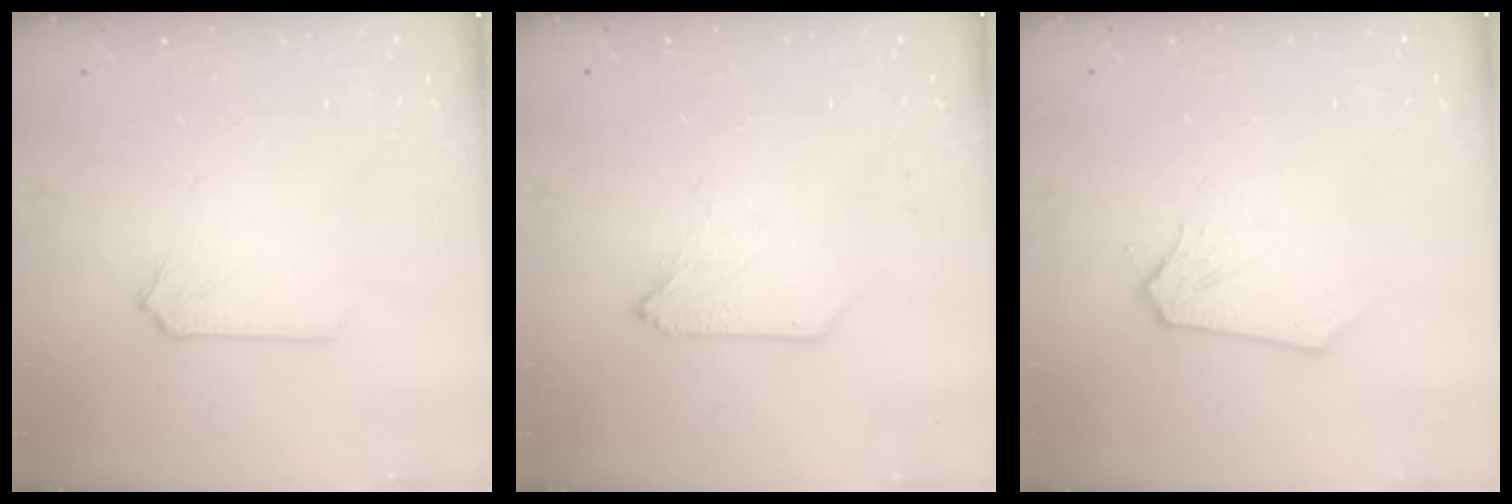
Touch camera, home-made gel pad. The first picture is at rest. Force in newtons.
{"total": 1.7, "press": 1.6, "slide": 0.3}
{"total": 0.0}